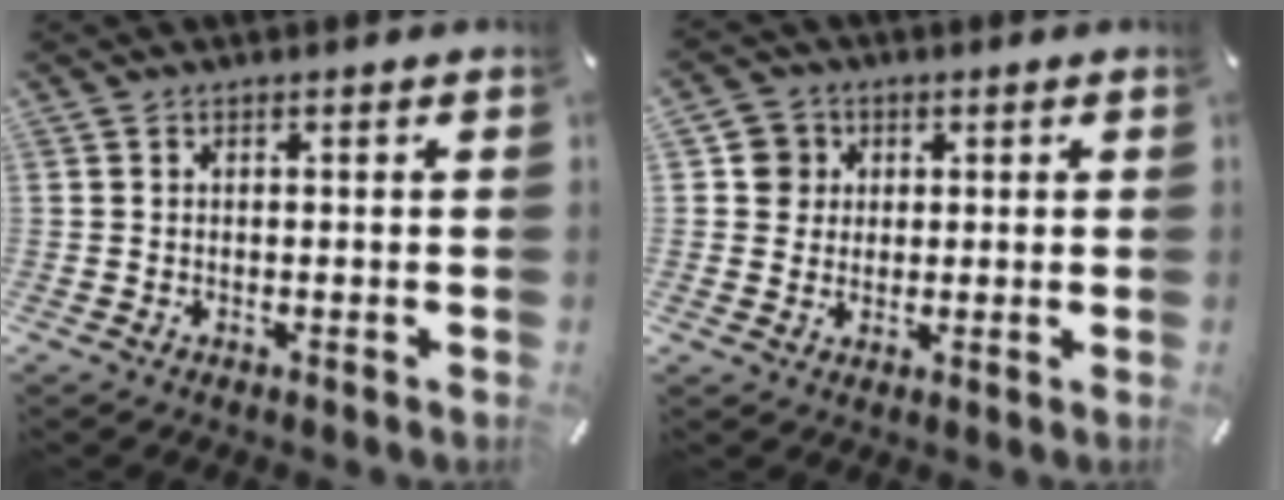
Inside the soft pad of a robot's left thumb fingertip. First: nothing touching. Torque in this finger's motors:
{"motor_torque": [0.51, 0.44, -0.31, 0.05, 0.00]}